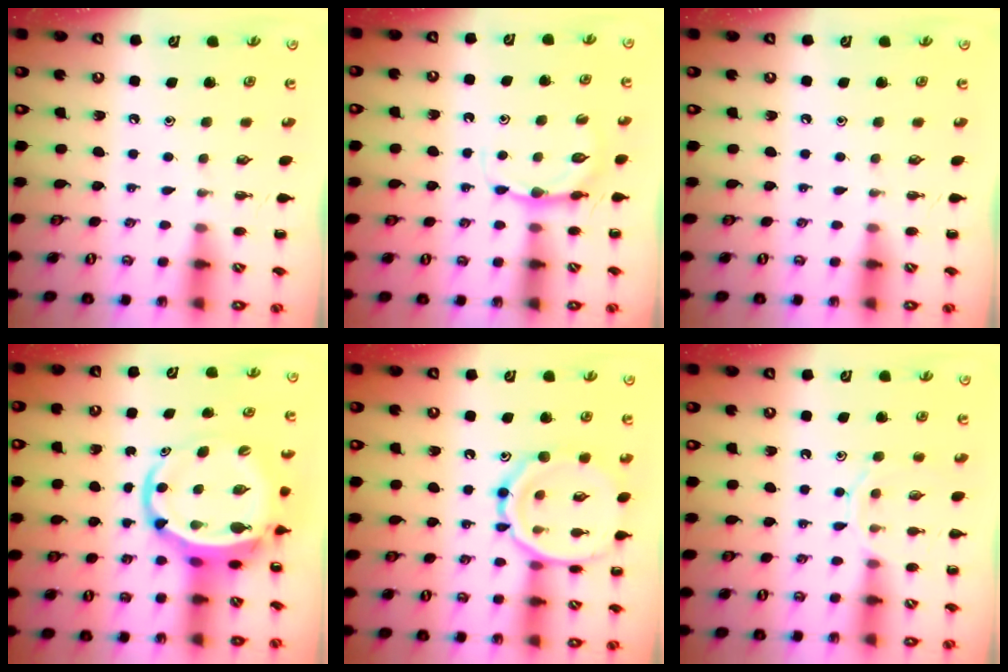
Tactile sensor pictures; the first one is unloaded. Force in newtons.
{"total": 5.2, "press": 5.2, "slide": 0.9}
{"total": 0.0}
{"total": 7.9, "press": 7.5, "slide": 2.5}
{"total": 14.6, "press": 14.6, "slide": 0.8}
{"total": 8.7, "press": 8.6, "slide": 1.3}